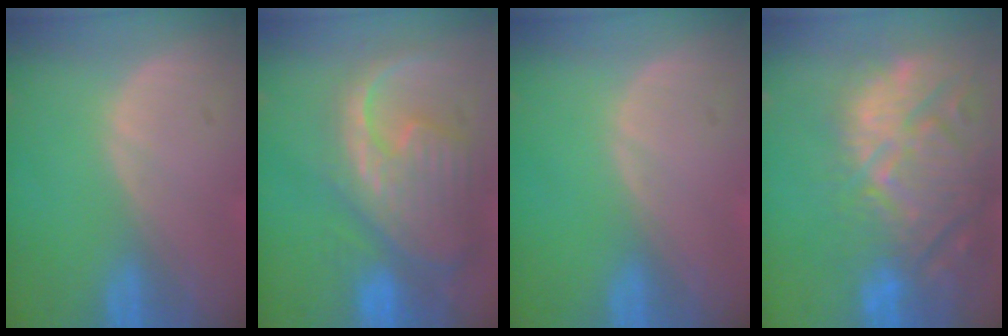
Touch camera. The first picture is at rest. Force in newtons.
{"total": 12.5, "press": 10.7, "slide": 6.5}
{"total": 0.0}
{"total": 15.3, "press": 13.0, "slide": 7.9}